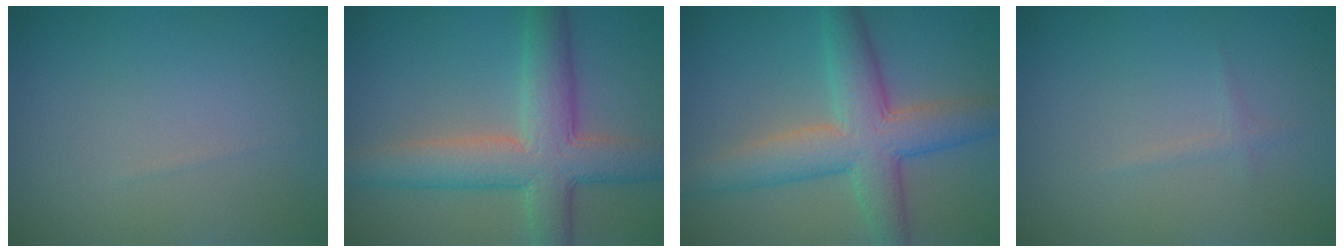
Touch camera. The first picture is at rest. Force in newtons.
{"total": 7.5, "press": 7.5, "slide": 0.2}
{"total": 7.2, "press": 7.2, "slide": 0.4}
{"total": 0.7, "press": 0.7, "slide": 0.0}